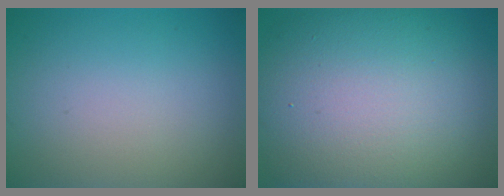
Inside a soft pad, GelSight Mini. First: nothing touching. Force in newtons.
{"total": 15.3, "press": 15.3, "slide": 1.1}